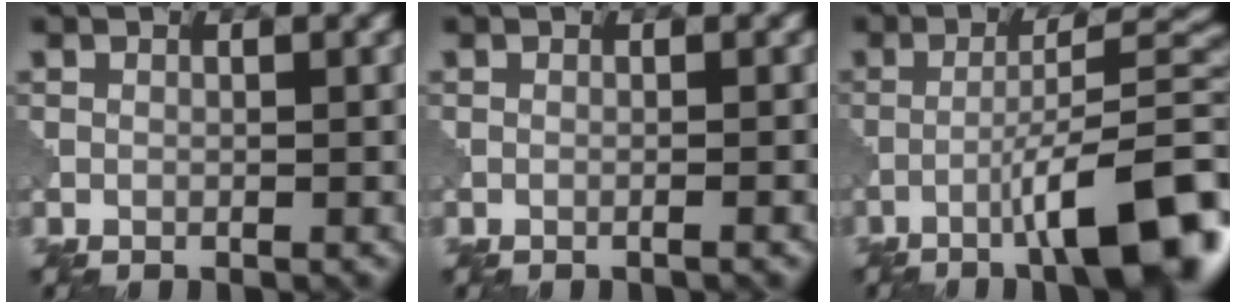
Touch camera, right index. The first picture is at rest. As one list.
[{"total": 0.6, "force": [-0.4, 0.0, 0.5], "torque": [-0.004, 0.001, -0.020]}, {"total": 10.5, "force": [-5.1, 1.8, 9.0], "torque": [-0.121, 0.020, -0.080]}]